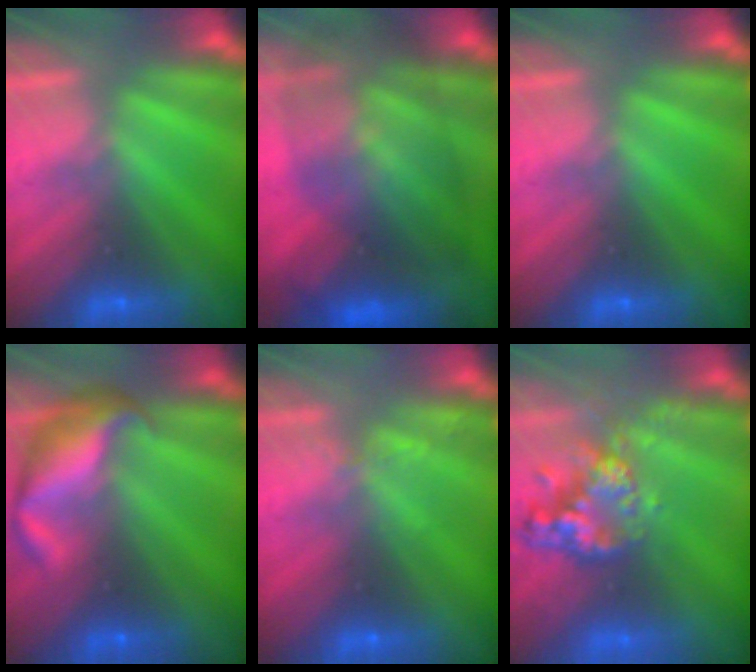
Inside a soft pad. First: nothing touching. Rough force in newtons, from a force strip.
{"total": 8.6}
{"total": 0.0}
{"total": 7.0}
{"total": 2.1}
{"total": 10.8}